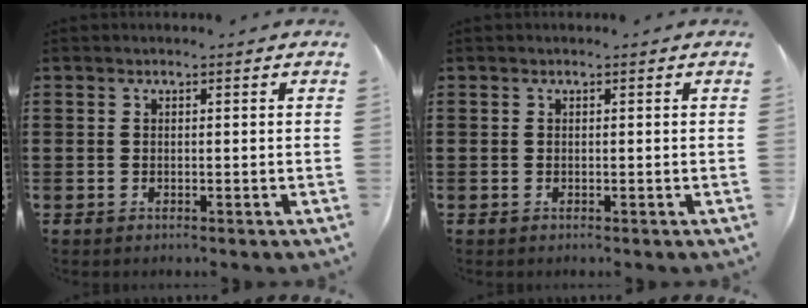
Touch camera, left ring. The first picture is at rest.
{"total": 0.0}